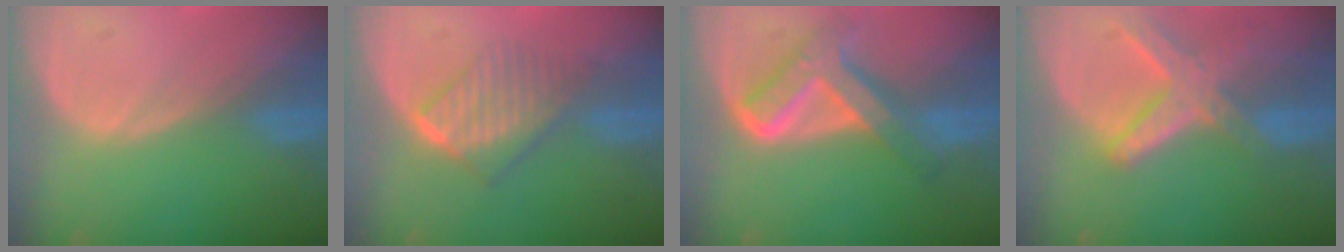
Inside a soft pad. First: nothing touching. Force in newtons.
{"total": 6.6, "press": 5.9, "slide": 3.0}
{"total": 8.2, "press": 8.2, "slide": 0.7}
{"total": 8.2, "press": 7.1, "slide": 4.1}